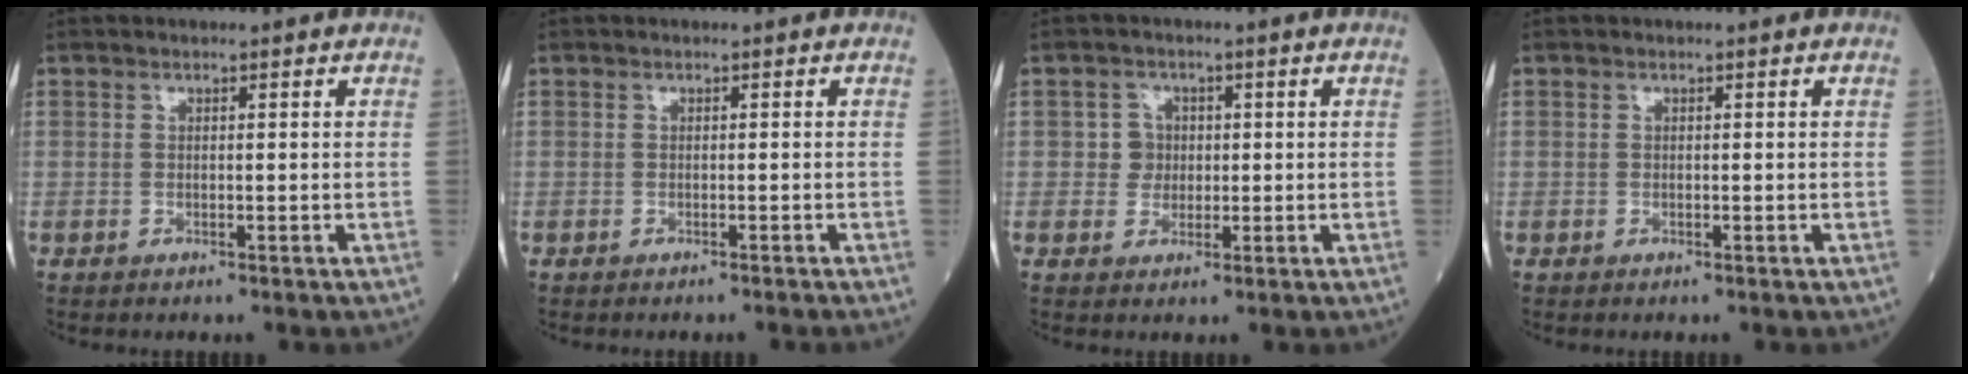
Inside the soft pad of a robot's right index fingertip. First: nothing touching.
{"total": 1.2, "force": [-1.1, -0.4, 0.5], "torque": [-0.001, 0.005, -0.017]}
{"total": 2.7, "force": [0.2, 2.7, 0.5], "torque": [0.000, 0.006, 0.002]}
{"total": 0.0}